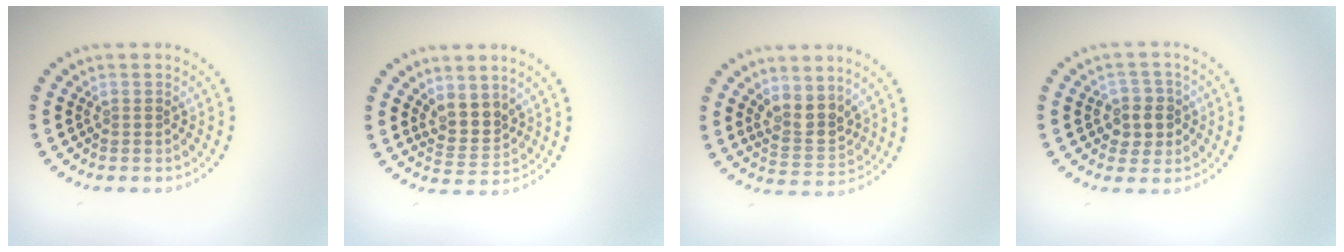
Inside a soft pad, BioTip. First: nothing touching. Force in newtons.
{"total": 2.7, "press": 2.2, "slide": 1.5}
{"total": 3.2, "press": 2.9, "slide": 1.3}
{"total": 2.7, "press": 2.5, "slide": 0.9}